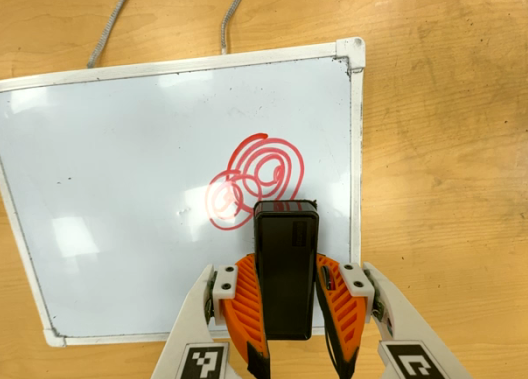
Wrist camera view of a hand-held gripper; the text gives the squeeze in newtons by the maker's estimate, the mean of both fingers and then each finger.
{"total": 6.1, "left": 4.5, "right": 7.8}